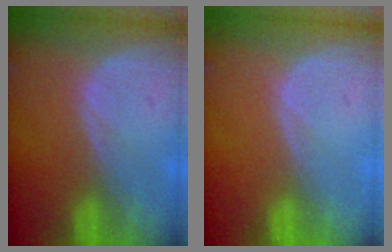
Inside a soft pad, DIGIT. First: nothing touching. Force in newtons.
{"total": 0.0}